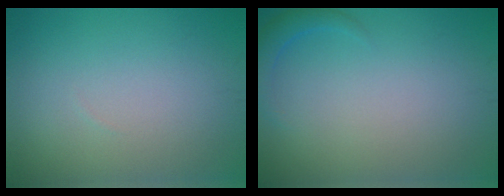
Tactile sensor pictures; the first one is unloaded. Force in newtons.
{"total": 1.7, "press": 1.6, "slide": 0.2}